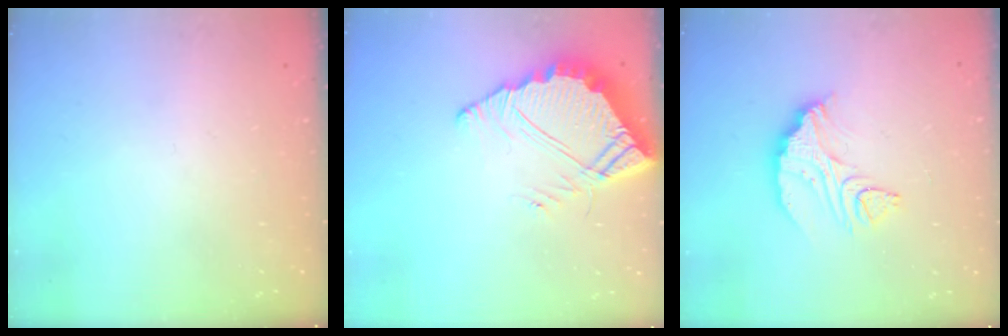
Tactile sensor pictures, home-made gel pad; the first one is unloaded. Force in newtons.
{"total": 9.2, "press": 9.1, "slide": 0.7}
{"total": 9.5, "press": 9.5, "slide": 0.4}